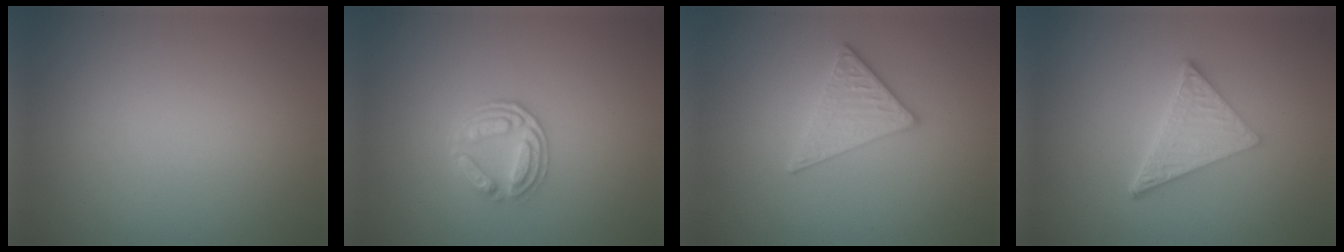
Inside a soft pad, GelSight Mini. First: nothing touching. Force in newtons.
{"total": 3.1, "press": 2.6, "slide": 1.7}
{"total": 2.9, "press": 2.7, "slide": 1.1}
{"total": 5.1, "press": 3.6, "slide": 3.7}